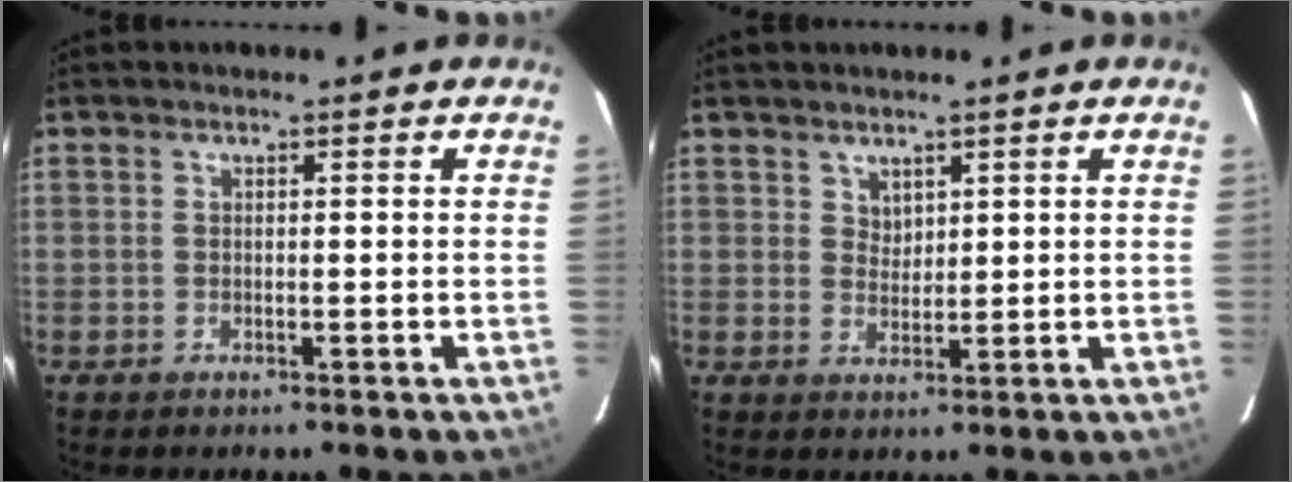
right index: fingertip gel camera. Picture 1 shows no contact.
{"total": 2.1, "force": [1.6, 1.4, 0.3], "torque": [0.001, 0.002, 0.031]}